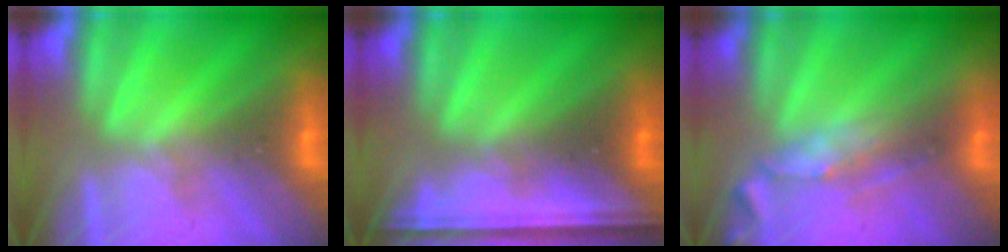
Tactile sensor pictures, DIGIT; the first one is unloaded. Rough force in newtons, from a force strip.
{"total": 7.5}
{"total": 2.8}